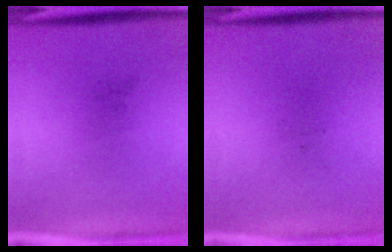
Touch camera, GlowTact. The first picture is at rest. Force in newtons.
{"total": 0.0}